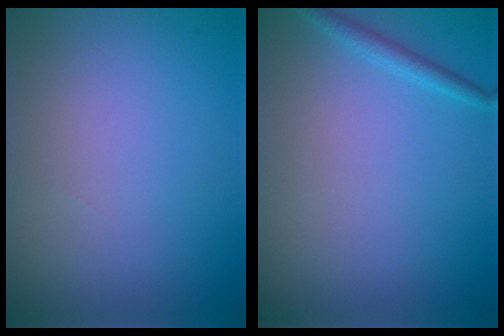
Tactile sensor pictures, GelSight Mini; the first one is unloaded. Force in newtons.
{"total": 1.1, "press": 1.1, "slide": 0.0}